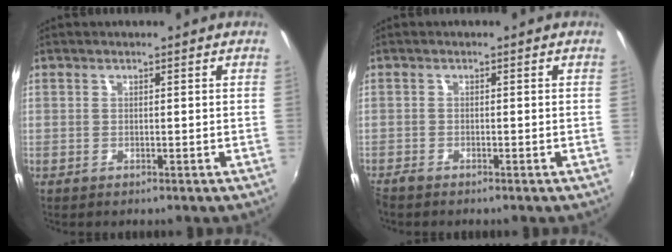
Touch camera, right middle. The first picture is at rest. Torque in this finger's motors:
{"motor_torque": [0.53, -0.54, 0.18, 0.06]}